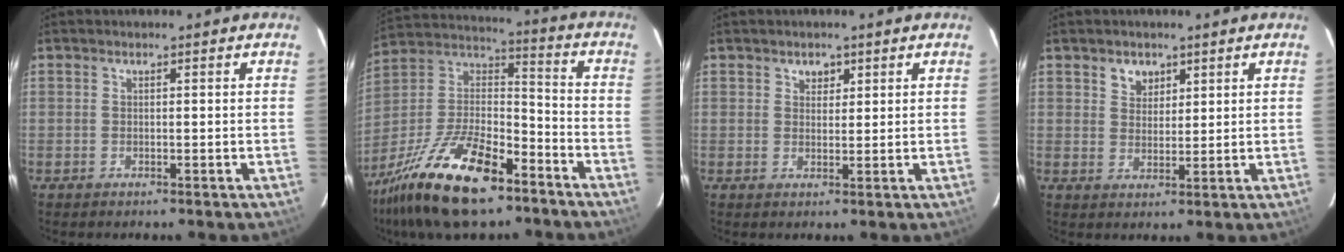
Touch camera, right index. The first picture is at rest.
{"total": 23.8, "force": [-15.4, 9.3, 15.6], "torque": [-0.317, -0.009, -0.269]}
{"total": 2.1, "force": [1.1, 1.6, 0.5], "torque": [-0.003, 0.006, 0.019]}
{"total": 3.6, "force": [2.1, 2.7, 1.1], "torque": [-0.008, 0.008, 0.038]}